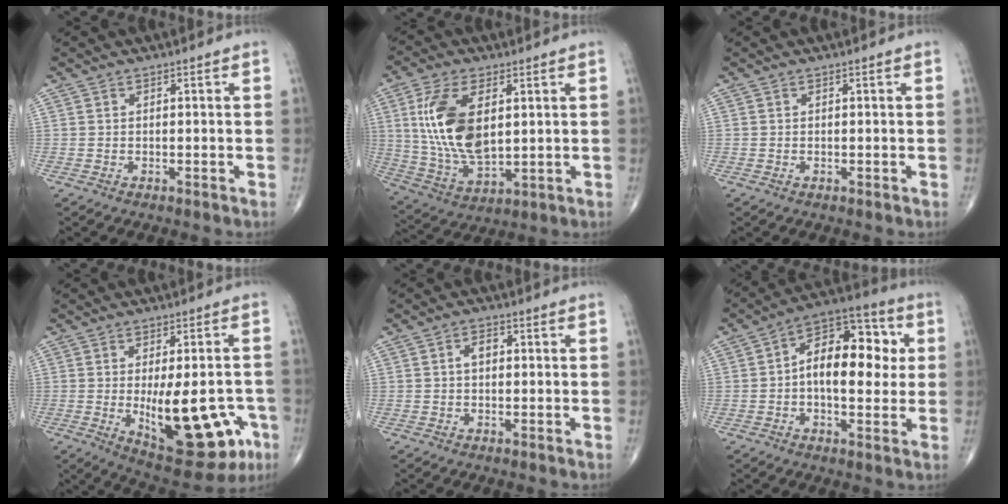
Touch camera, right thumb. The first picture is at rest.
{"total": 15.5, "force": [3.4, 8.0, 12.9], "torque": [-0.252, -0.016, 0.073]}
{"total": 0.0}
{"total": 18.1, "force": [-4.5, 7.7, 15.8], "torque": [-0.181, -0.002, -0.038]}
{"total": 2.5, "force": [0.2, 1.6, 1.9], "torque": [-0.028, 0.010, 0.001]}
{"total": 15.5, "force": [1.3, 8.5, 12.9], "torque": [-0.162, 0.029, 0.009]}